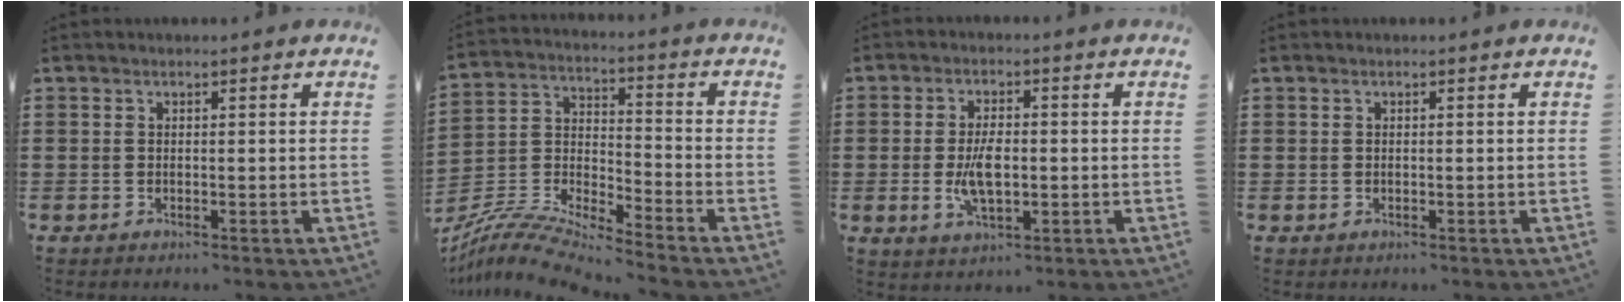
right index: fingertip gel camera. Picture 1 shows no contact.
{"total": 8.3, "force": [-8.0, 0.3, 2.3], "torque": [-0.058, 0.003, -0.164]}
{"total": 5.7, "force": [-0.7, 2.6, 5.0], "torque": [-0.110, -0.003, -0.016]}
{"total": 0.0}